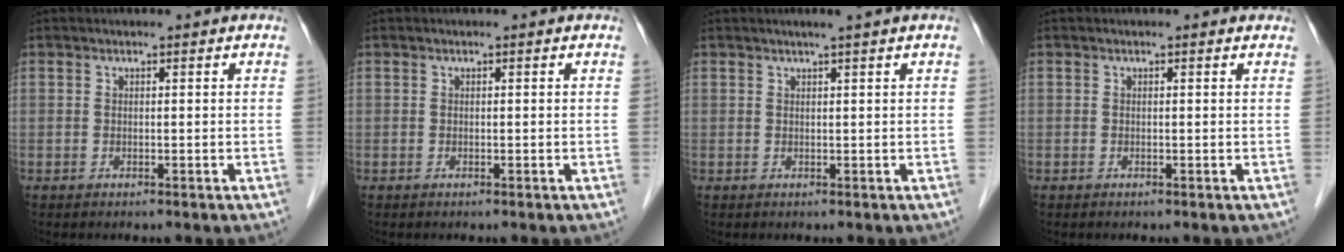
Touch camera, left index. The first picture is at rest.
{"total": 0.0}
{"total": 1.7, "force": [1.2, -0.5, 1.1], "torque": [-0.010, -0.003, 0.023]}
{"total": 0.6, "force": [0.2, 0.5, 0.0], "torque": [0.007, 0.003, -0.002]}